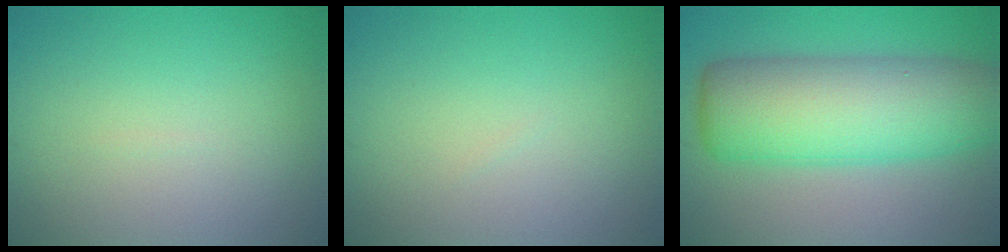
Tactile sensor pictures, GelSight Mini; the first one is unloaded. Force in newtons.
{"total": 0.0}
{"total": 10.3, "press": 10.3, "slide": 0.4}